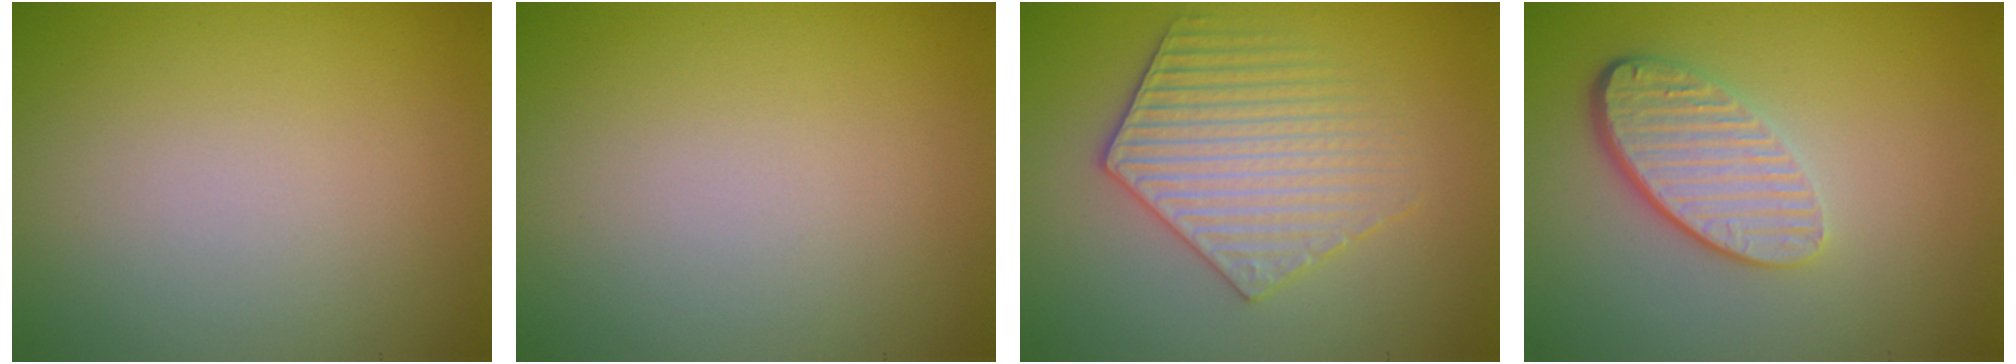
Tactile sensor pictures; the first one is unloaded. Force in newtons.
{"total": 0.0}
{"total": 3.8, "press": 3.6, "slide": 1.0}
{"total": 4.4, "press": 3.1, "slide": 3.1}